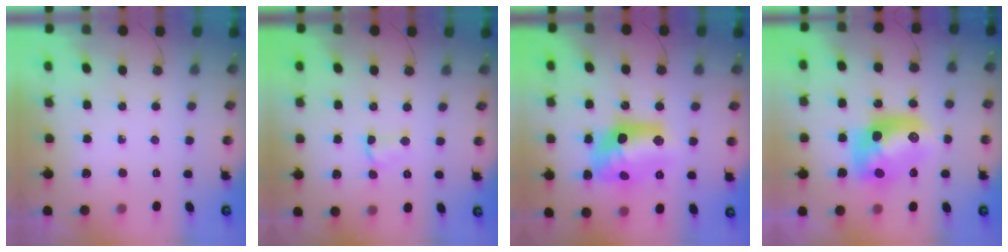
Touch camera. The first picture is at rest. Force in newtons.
{"total": 3.1, "press": 3.1, "slide": 0.4}
{"total": 15.6, "press": 15.6, "slide": 1.1}
{"total": 13.5, "press": 13.4, "slide": 1.1}